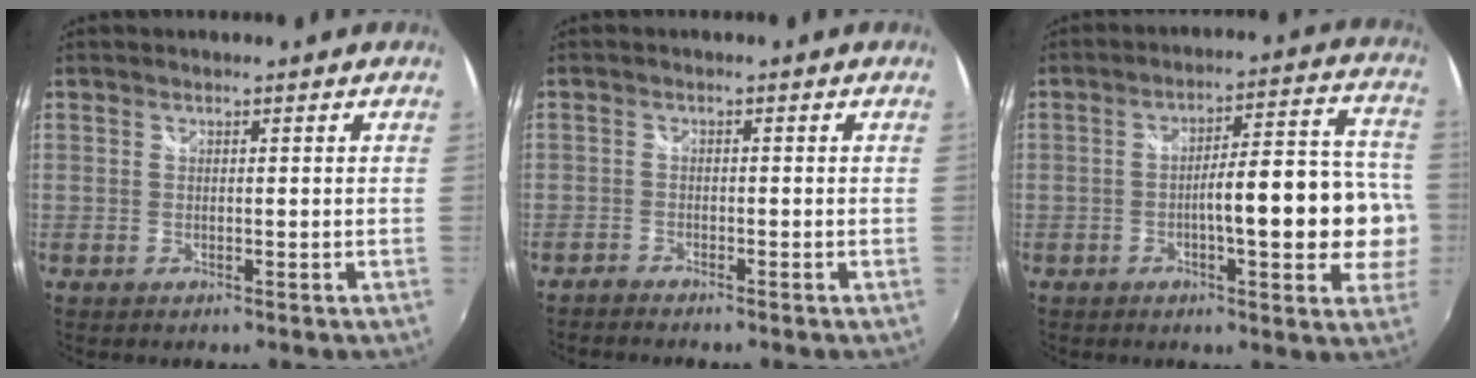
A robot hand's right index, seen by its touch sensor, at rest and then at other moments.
{"total": 2.3, "force": [-1.4, -1.7, -0.7], "torque": [0.007, -0.011, -0.030]}
{"total": 14.6, "force": [-3.1, 3.3, 13.8], "torque": [-0.191, 0.017, -0.042]}